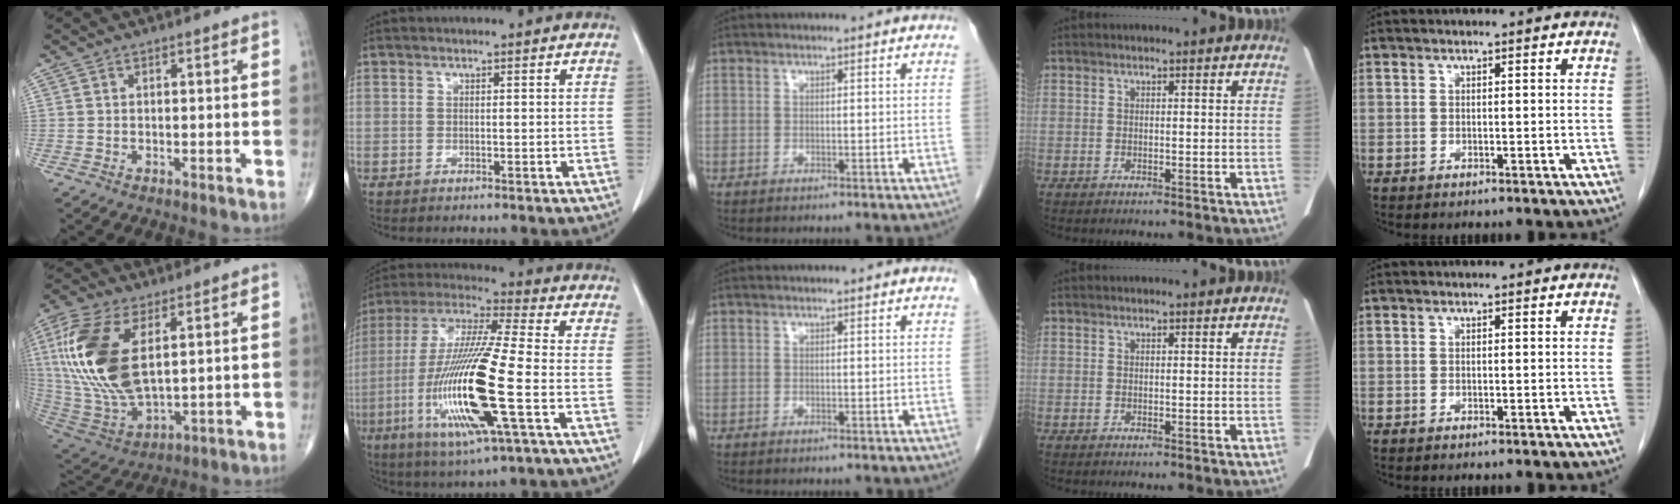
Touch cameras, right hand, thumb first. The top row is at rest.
{"thumb": {"total": 21.6, "force": [5.1, 10.6, 18.1], "torque": [-0.397, -0.024, 0.101]}, "index": {"total": 19.7, "force": [-5.1, 1.2, 19.0], "torque": [-0.404, -0.023, -0.098]}}